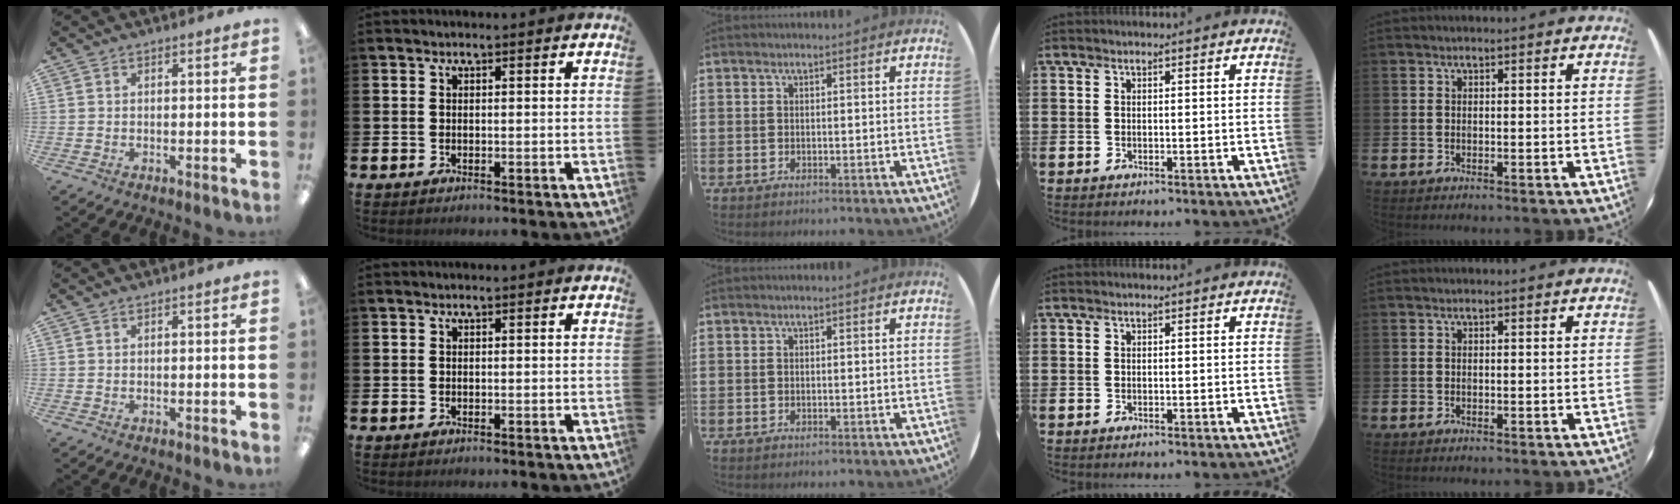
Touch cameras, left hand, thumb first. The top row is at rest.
{}